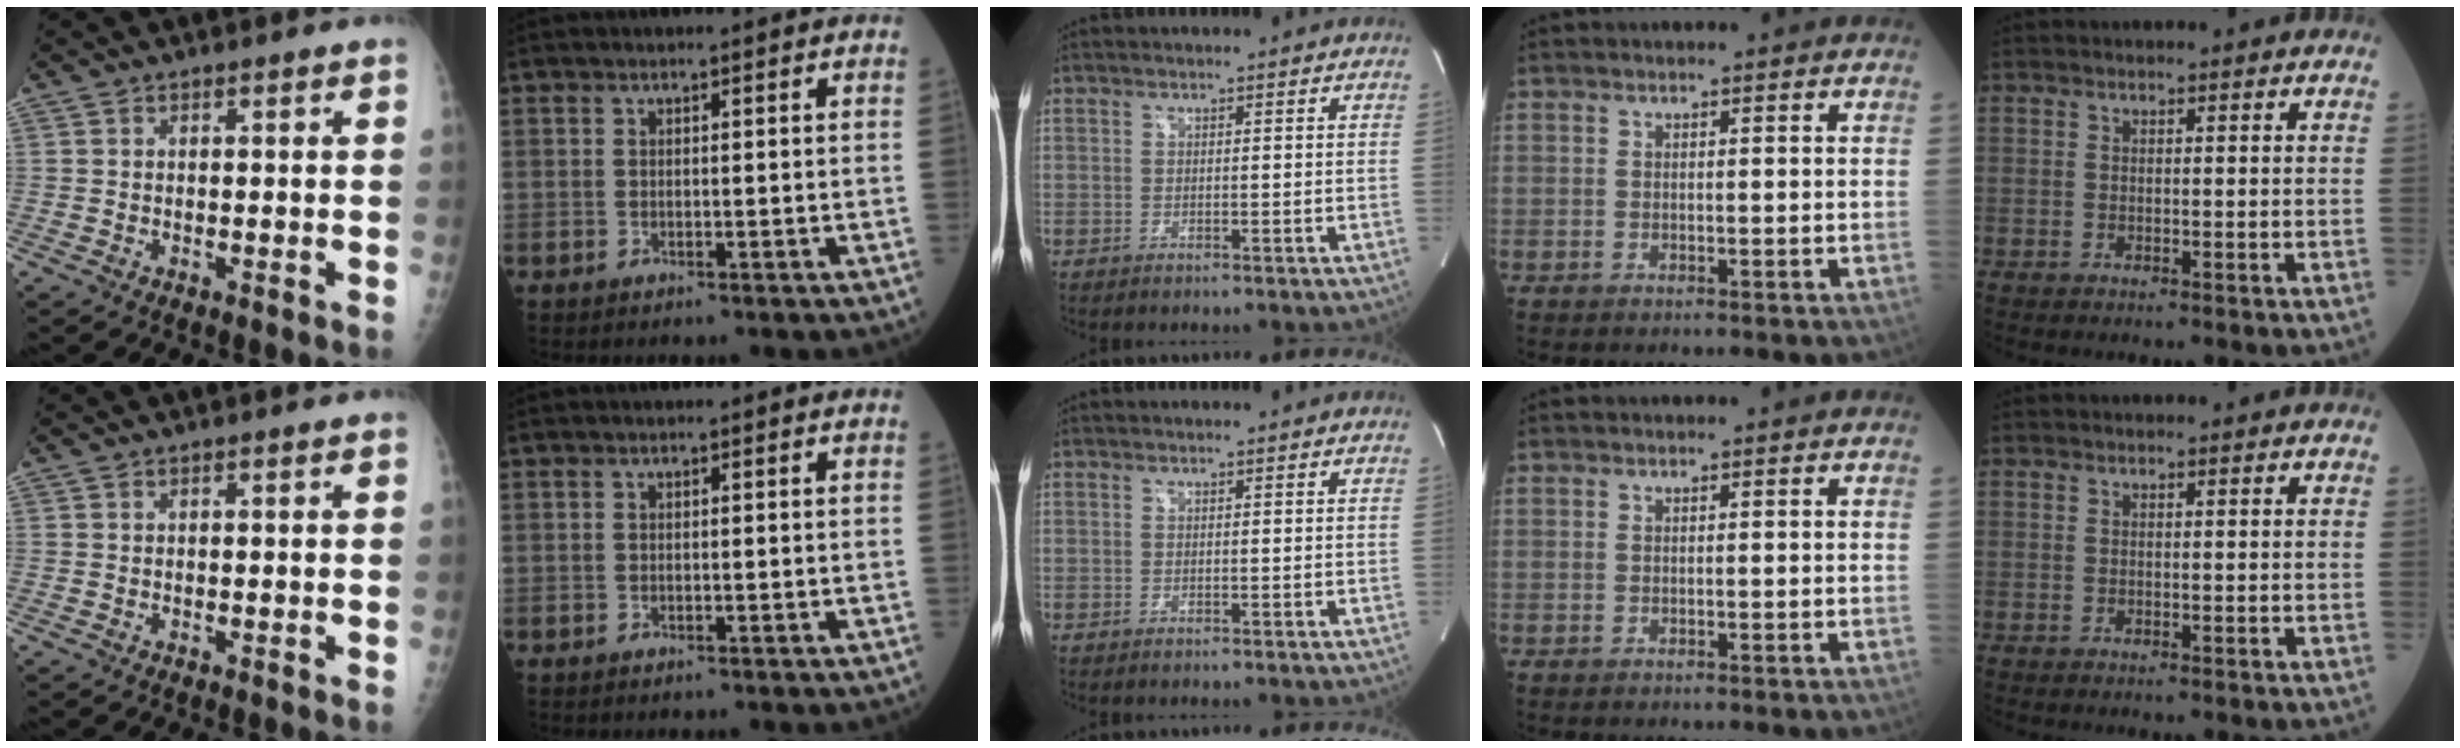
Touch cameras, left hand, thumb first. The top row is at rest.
{}